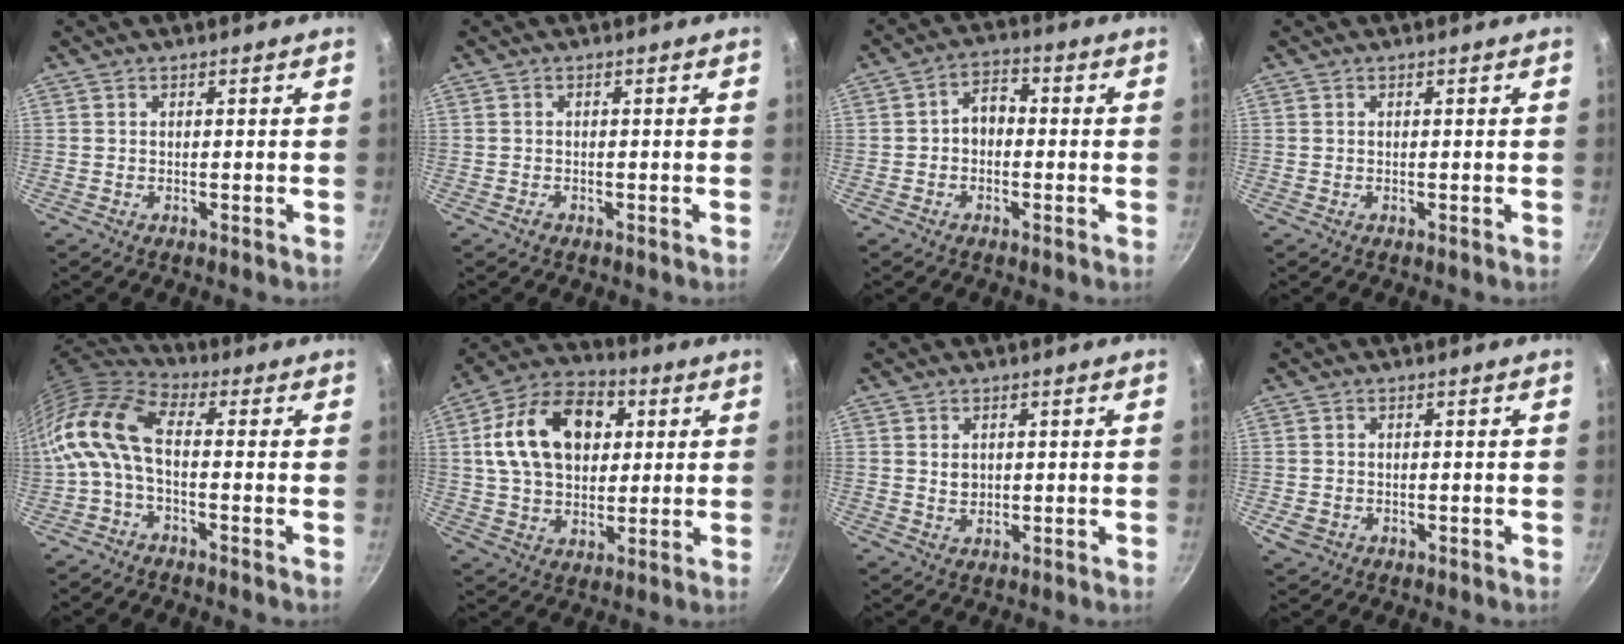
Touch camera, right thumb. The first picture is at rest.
{"total": 0.7, "force": [-0.6, 0.4, 0.2], "torque": [-0.005, 0.003, -0.009]}
{"total": 4.7, "force": [-0.7, 3.5, 3.1], "torque": [-0.028, 0.020, -0.019]}
{"total": 0.0}
{"total": 12.7, "force": [-1.5, 6.5, 10.8], "torque": [-0.233, 0.031, -0.048]}
{"total": 18.5, "force": [4.3, 12.7, 12.7], "torque": [-0.189, 0.015, 0.062]}
{"total": 2.6, "force": [0.4, 2.1, 1.5], "torque": [-0.019, 0.000, 0.008]}
{"total": 2.7, "force": [-0.8, 2.2, 1.2], "torque": [-0.023, 0.005, -0.007]}